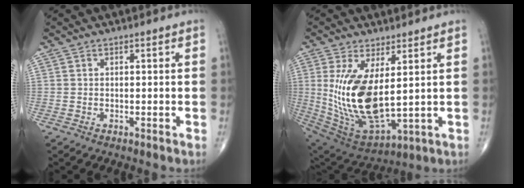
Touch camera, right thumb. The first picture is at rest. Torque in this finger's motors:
{"motor_torque": [-0.36, 1.28, 1.66, 0.20, 0.62]}